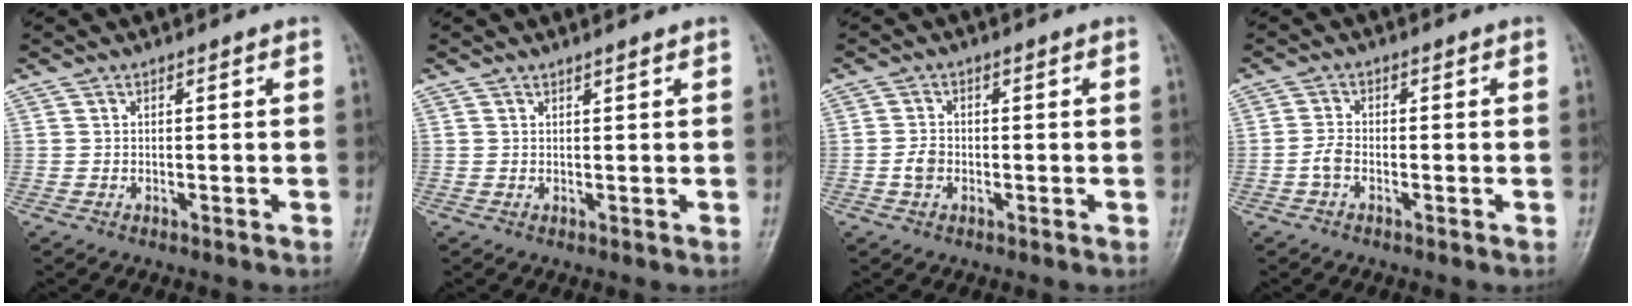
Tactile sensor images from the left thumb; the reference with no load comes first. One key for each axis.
{"total": 1.0, "fx": 0.9, "fy": 0.0, "fz": 0.6, "tx": -0.009, "ty": -0.005, "tz": 0.015}
{"total": 2.5, "fx": -0.7, "fy": 1.8, "fz": 1.5, "tx": -0.027, "ty": 0.007, "tz": -0.016}
{"total": 2.2, "fx": -1.0, "fy": 1.2, "fz": 1.6, "tx": -0.035, "ty": 0.007, "tz": -0.025}